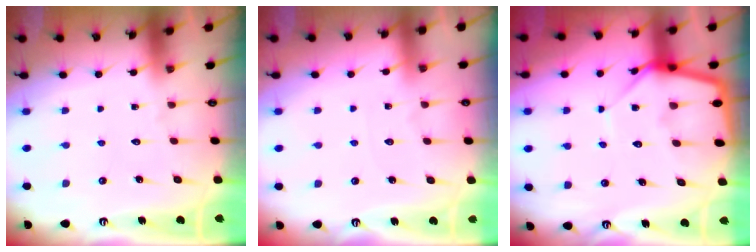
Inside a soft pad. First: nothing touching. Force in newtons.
{"total": 1.6, "press": 1.5, "slide": 0.3}
{"total": 9.2, "press": 9.1, "slide": 0.5}